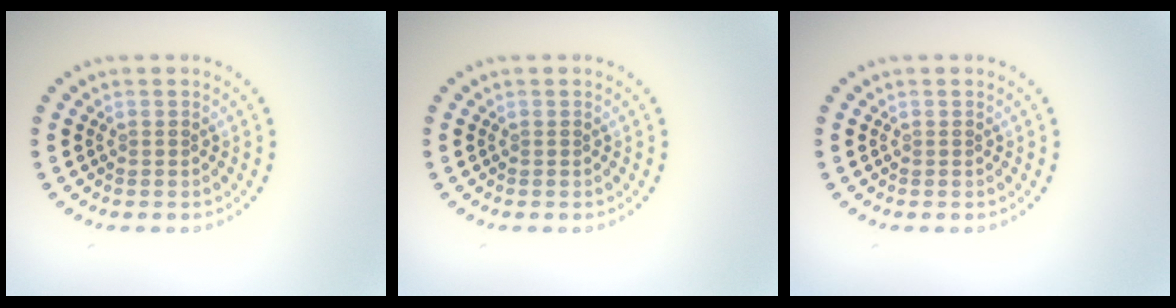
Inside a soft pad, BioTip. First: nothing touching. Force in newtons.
{"total": 0.0}
{"total": 0.0}